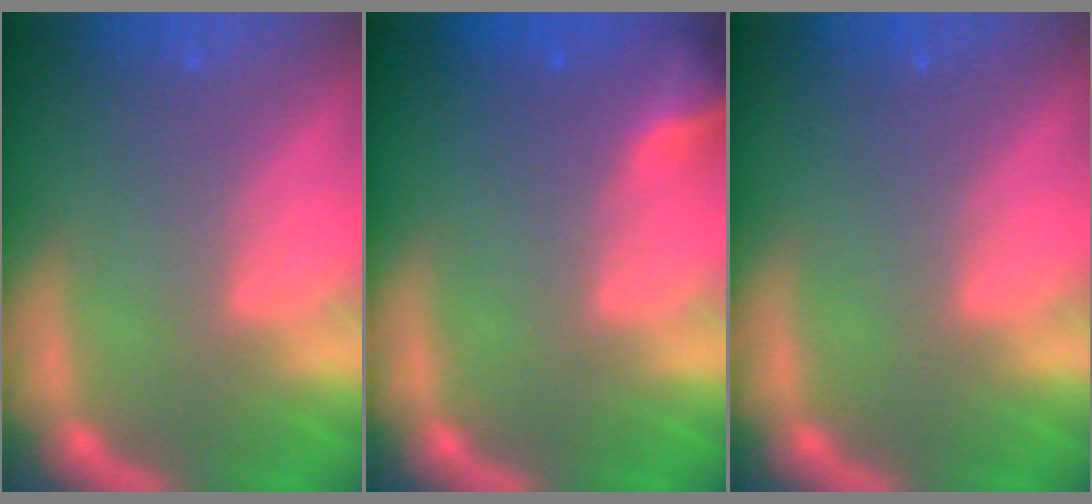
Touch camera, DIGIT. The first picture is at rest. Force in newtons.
{"total": 2.9}
{"total": 0.0}